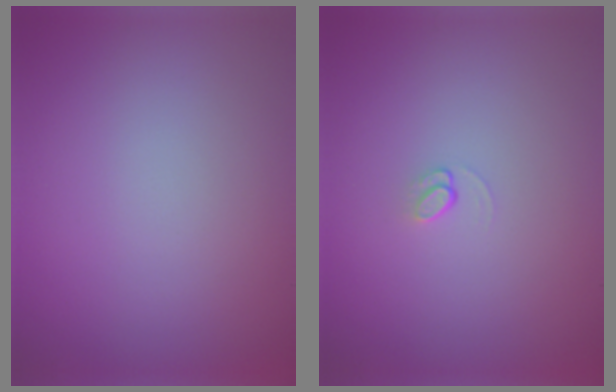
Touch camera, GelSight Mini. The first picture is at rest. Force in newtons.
{"total": 0.8, "press": 0.5, "slide": 0.7}